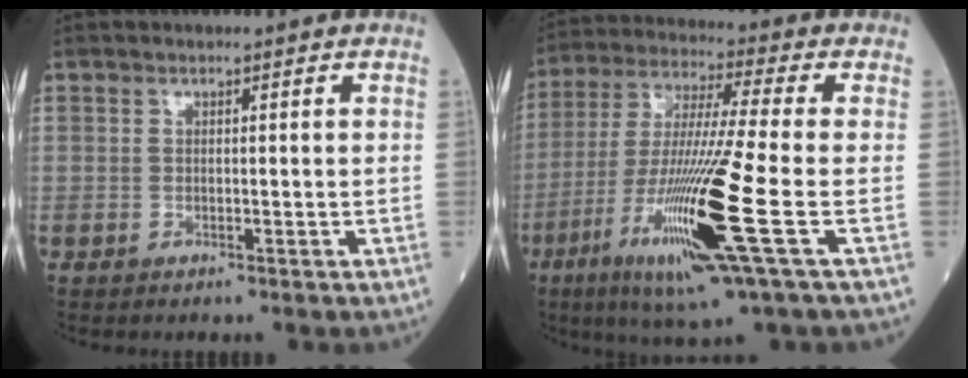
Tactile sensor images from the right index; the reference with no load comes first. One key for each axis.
{"total": 17.9, "fx": -6.1, "fy": -0.8, "fz": 16.8, "tx": -0.354, "ty": -0.035, "tz": -0.121}